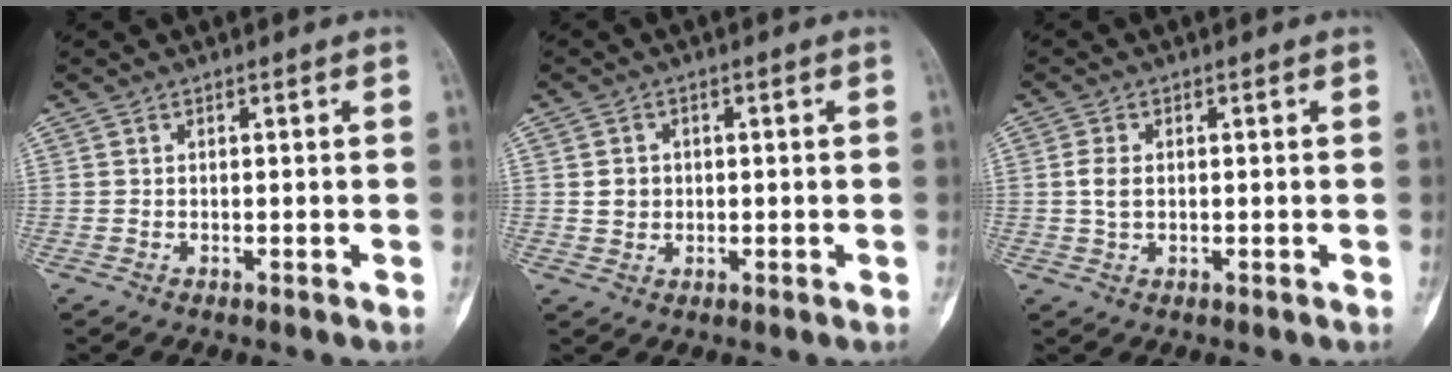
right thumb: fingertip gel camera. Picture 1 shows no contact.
{"total": 2.9, "force": [0.2, 2.7, 1.1], "torque": [0.002, 0.005, 0.004]}
{"total": 3.0, "force": [0.2, 1.9, 2.3], "torque": [-0.045, 0.003, 0.002]}